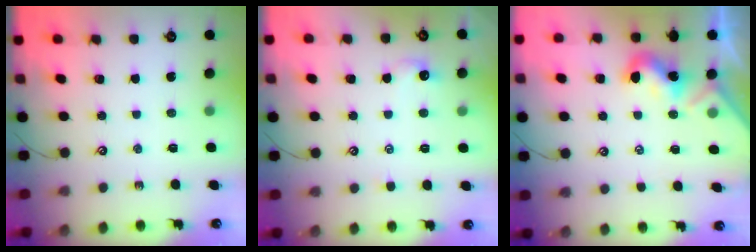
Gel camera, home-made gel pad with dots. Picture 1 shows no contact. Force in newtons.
{"total": 1.6, "press": 1.5, "slide": 0.4}
{"total": 1.8, "press": 1.7, "slide": 0.5}